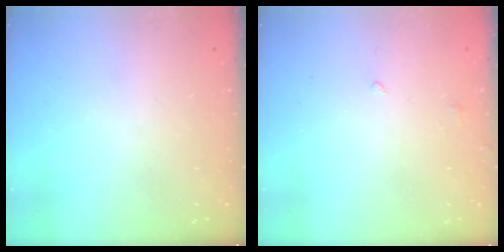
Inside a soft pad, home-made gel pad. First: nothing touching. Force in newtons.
{"total": 0.0}